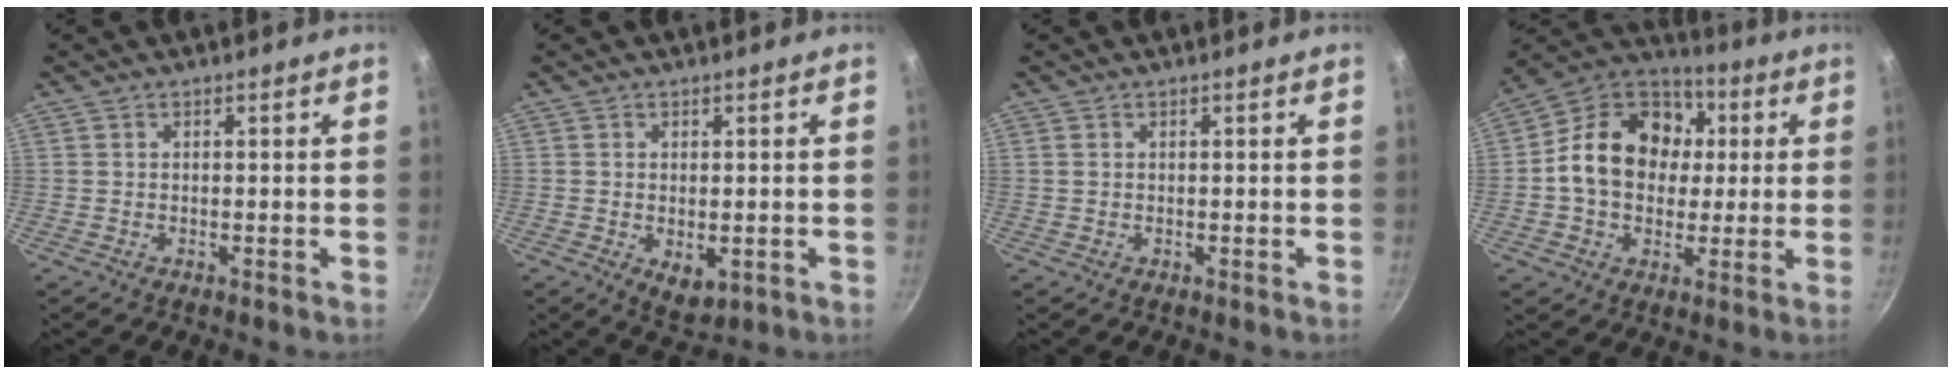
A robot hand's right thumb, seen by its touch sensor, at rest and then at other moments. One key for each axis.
{"total": 4.7, "fx": -0.9, "fy": 2.8, "fz": 3.7, "tx": -0.051, "ty": -0.012, "tz": -0.005}
{"total": 0.6, "fx": 0.2, "fy": 0.4, "fz": 0.4, "tx": -0.008, "ty": 0.001, "tz": 0.004}
{"total": 18.4, "fx": 1.9, "fy": 14.4, "fz": 11.3, "tx": -0.162, "ty": 0.028, "tz": 0.017}